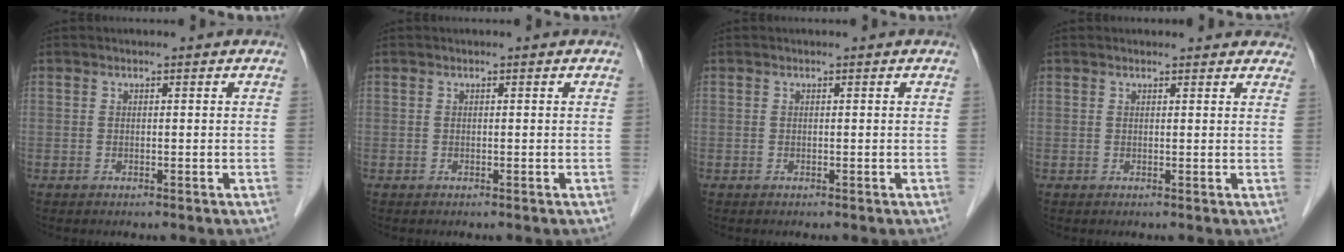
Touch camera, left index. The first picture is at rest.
{"total": 0.0}
{"total": 0.0}
{"total": 5.3, "force": [4.9, 1.6, 1.3], "torque": [0.000, 0.007, 0.040]}